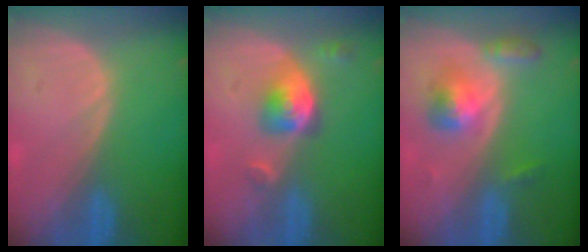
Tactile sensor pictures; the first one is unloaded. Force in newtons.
{"total": 5.2, "press": 4.7, "slide": 2.2}
{"total": 5.2, "press": 4.9, "slide": 1.7}